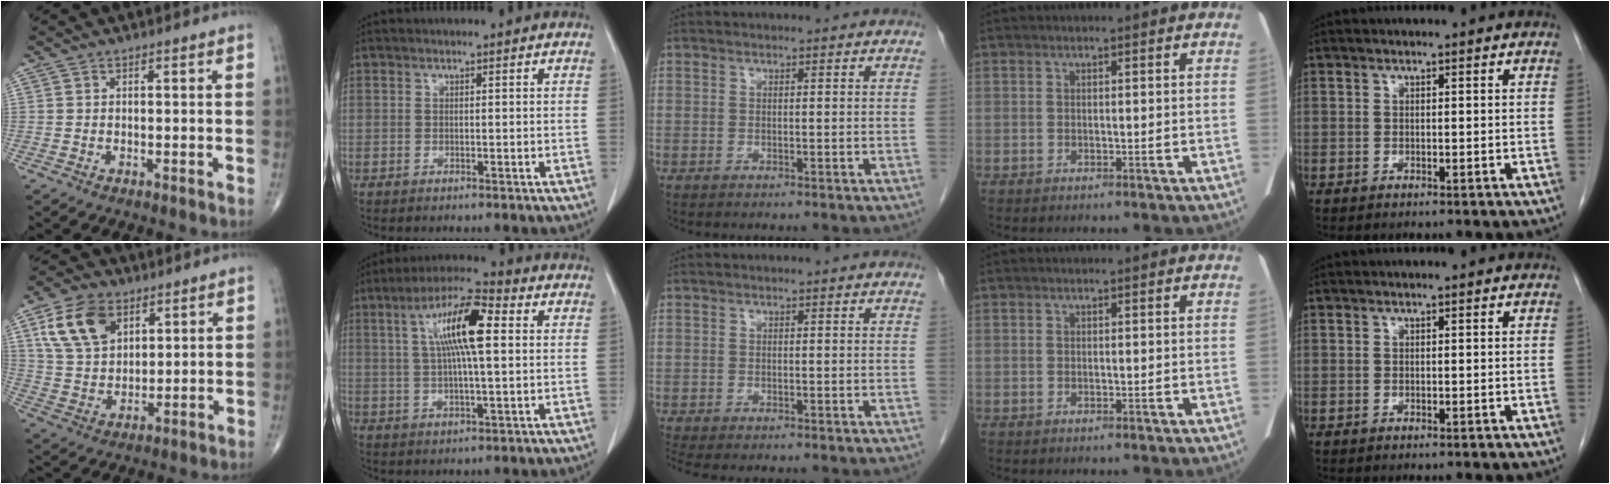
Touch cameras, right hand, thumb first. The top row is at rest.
{"thumb": {"total": 12.7, "force": [5.7, 8.2, 7.8], "torque": [-0.129, -0.016, 0.114]}, "index": {"total": 11.2, "force": [2.7, 1.8, 10.8], "torque": [-0.200, 0.020, 0.043]}, "middle": {"total": 1.6, "force": [-1.4, 0.4, 0.7], "torque": [-0.012, -0.006, -0.020]}}